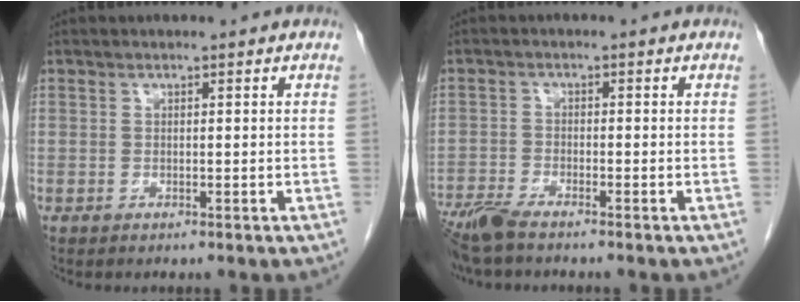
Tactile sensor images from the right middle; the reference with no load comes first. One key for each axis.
{"total": 5.1, "fx": -4.3, "fy": 0.5, "fz": 2.6, "tx": -0.052, "ty": -0.016, "tz": -0.085}